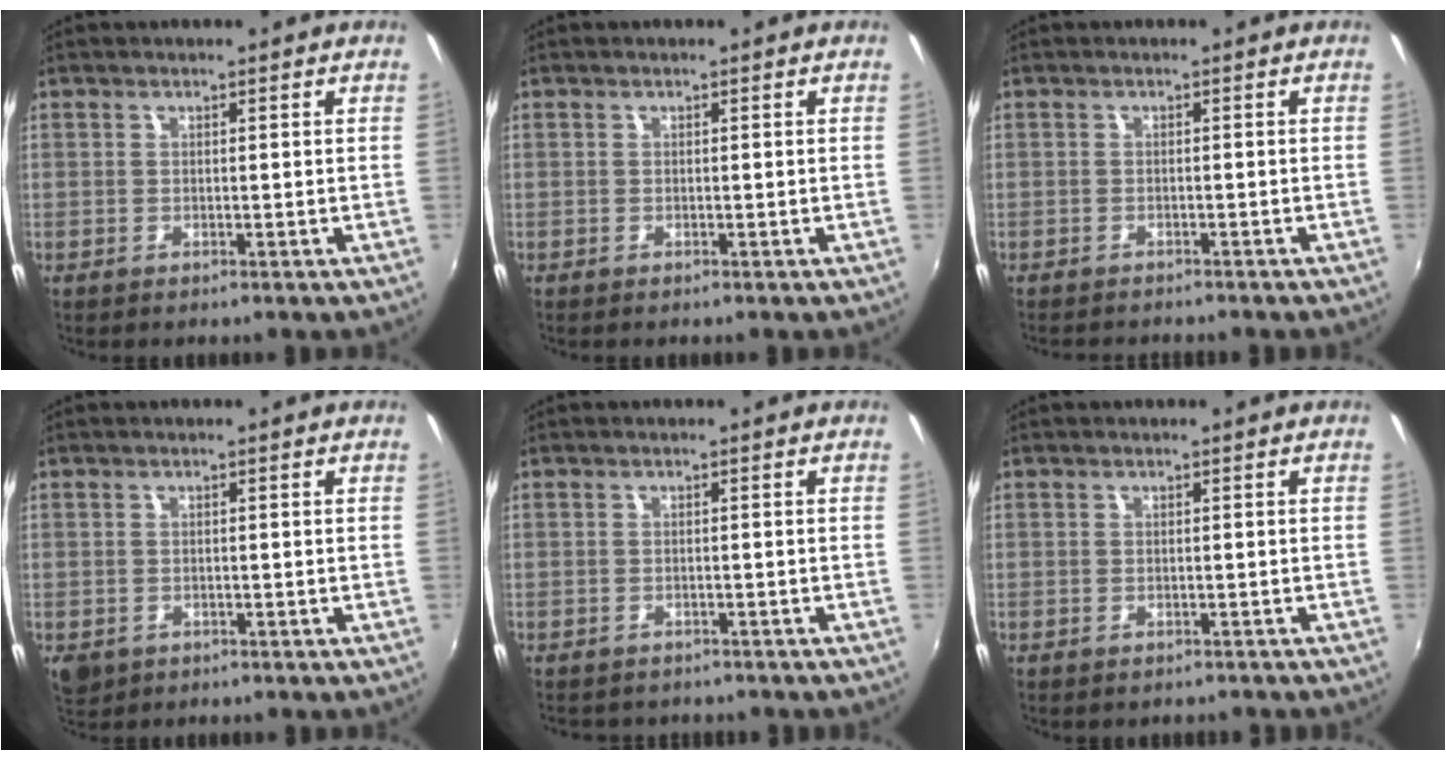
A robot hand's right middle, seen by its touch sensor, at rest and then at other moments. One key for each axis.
{"total": 0.0}
{"total": 3.3, "fx": -3.1, "fy": 0.6, "fz": 0.9, "tx": -0.027, "ty": -0.012, "tz": -0.047}
{"total": 4.0, "fx": -1.6, "fy": 3.1, "fz": 2.1, "tx": -0.044, "ty": -0.011, "tz": -0.020}
{"total": 3.6, "fx": -3.1, "fy": 1.6, "fz": 1.0, "tx": -0.022, "ty": -0.012, "tz": -0.039}
{"total": 1.6, "fx": -1.3, "fy": 0.8, "fz": 0.5, "tx": -0.011, "ty": -0.007, "tz": -0.015}